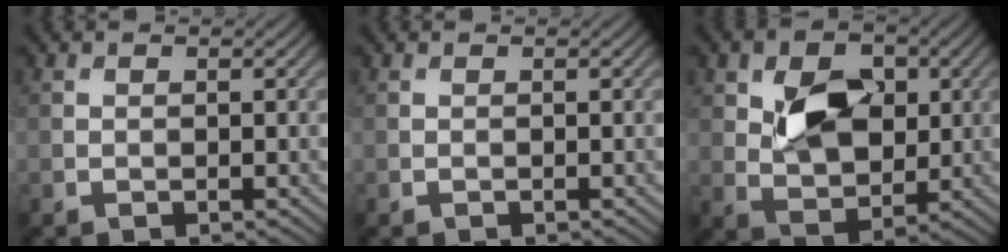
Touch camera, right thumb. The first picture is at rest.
{"total": 0.0}
{"total": 8.0, "force": [1.9, 5.4, 5.6], "torque": [-0.106, -0.003, 0.031]}